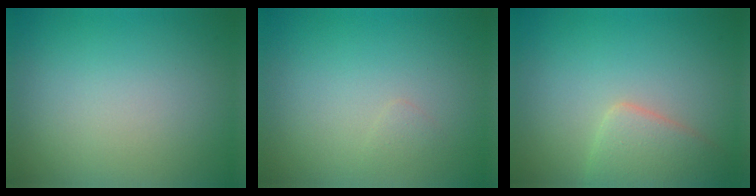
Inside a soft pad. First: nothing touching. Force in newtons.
{"total": 0.6, "press": 0.6, "slide": 0.0}
{"total": 2.5, "press": 2.5, "slide": 0.2}